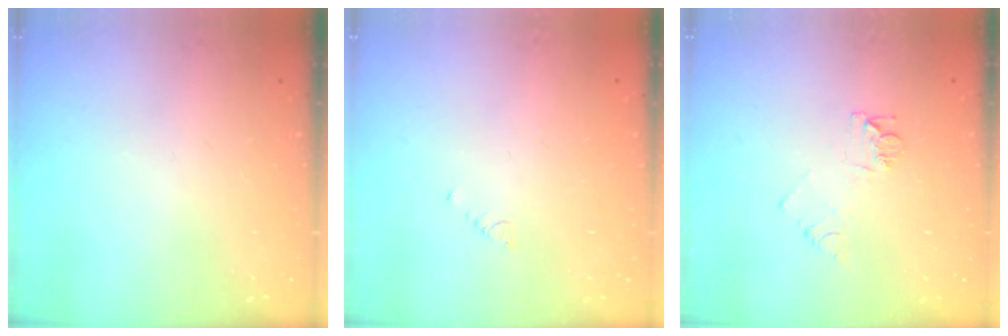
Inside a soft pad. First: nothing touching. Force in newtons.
{"total": 0.7, "press": 0.6, "slide": 0.2}
{"total": 5.6, "press": 5.6, "slide": 0.5}